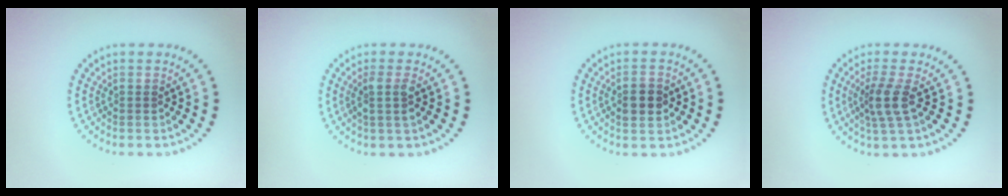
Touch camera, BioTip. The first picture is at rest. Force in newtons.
{"total": 1.7, "press": 1.4, "slide": 1.0}
{"total": 3.0, "press": 3.0, "slide": 0.1}
{"total": 2.8, "press": 2.1, "slide": 1.8}